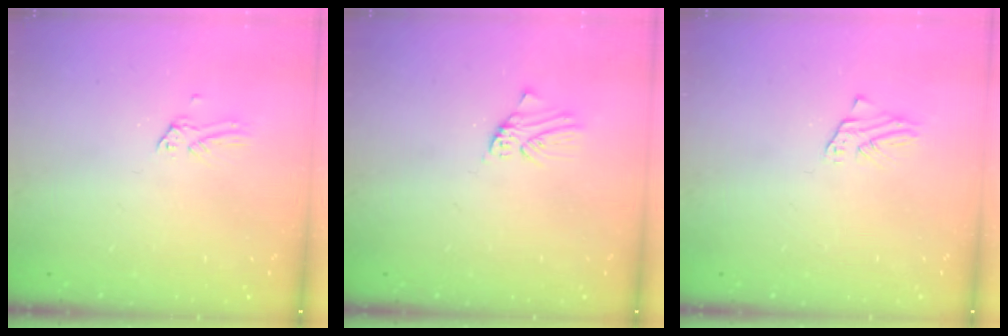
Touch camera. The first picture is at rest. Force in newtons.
{"total": 0.7, "press": 0.7, "slide": 0.1}
{"total": 1.4, "press": 1.4, "slide": 0.0}